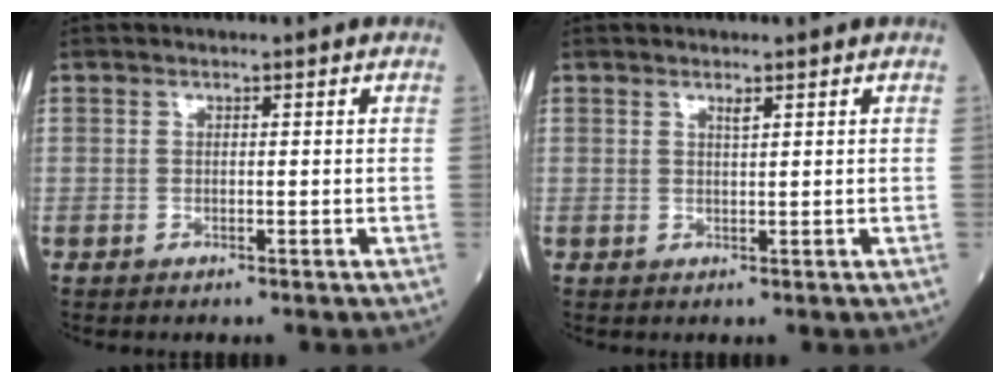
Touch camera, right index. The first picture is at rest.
{"total": 0.8, "force": [0.6, 0.0, 0.6], "torque": [-0.011, -0.004, 0.010]}